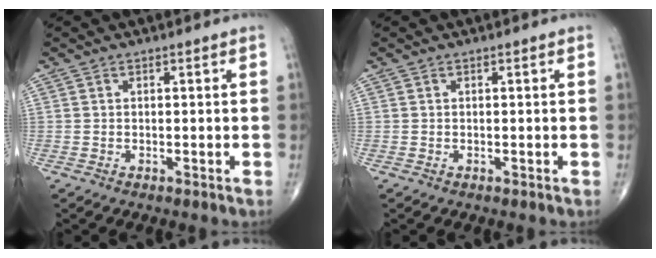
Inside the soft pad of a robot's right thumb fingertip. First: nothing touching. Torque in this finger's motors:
{"motor_torque": [-0.14, 0.14, -0.03, -0.03, 0.00]}